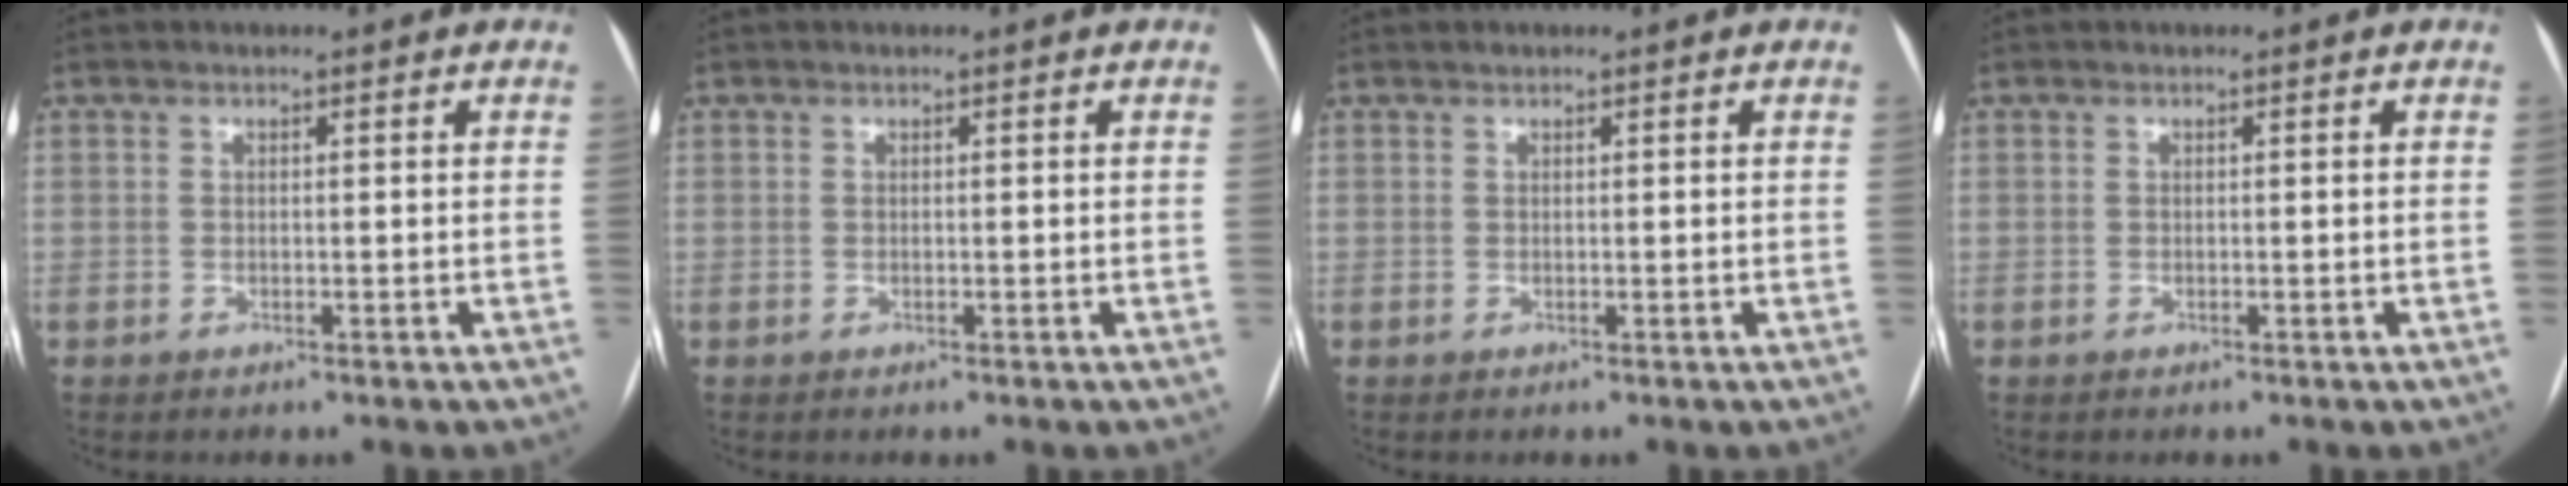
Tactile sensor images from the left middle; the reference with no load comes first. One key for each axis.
{"total": 0.0}
{"total": 0.0}
{"total": 0.0}